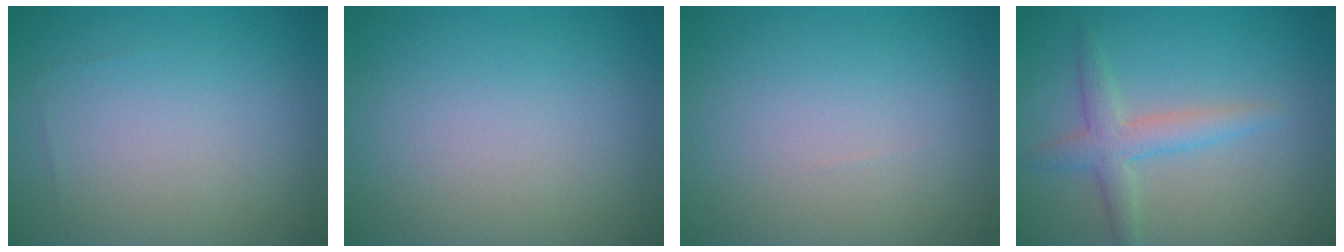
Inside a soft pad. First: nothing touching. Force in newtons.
{"total": 0.0}
{"total": 0.0}
{"total": 3.0, "press": 3.0, "slide": 0.1}